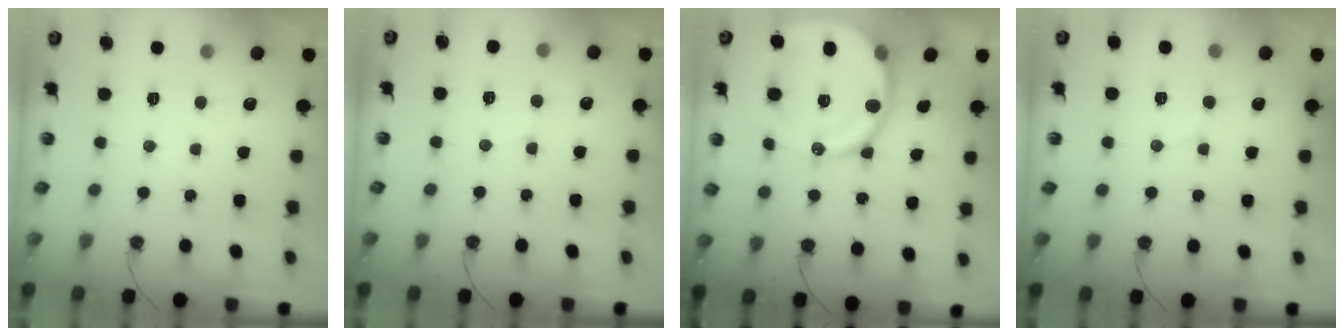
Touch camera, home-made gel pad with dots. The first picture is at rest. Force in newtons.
{"total": 5.6, "press": 5.6, "slide": 0.6}
{"total": 16.7, "press": 16.6, "slide": 2.3}
{"total": 4.4, "press": 4.4, "slide": 0.3}